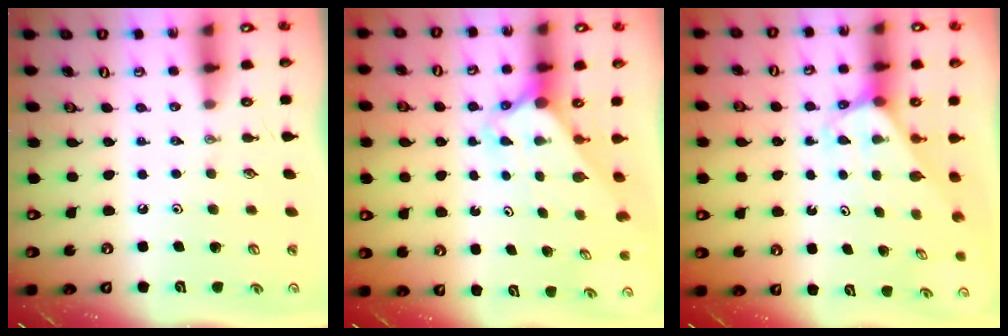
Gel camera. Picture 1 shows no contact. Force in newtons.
{"total": 2.6, "press": 2.6, "slide": 0.2}
{"total": 2.4, "press": 2.4, "slide": 0.2}